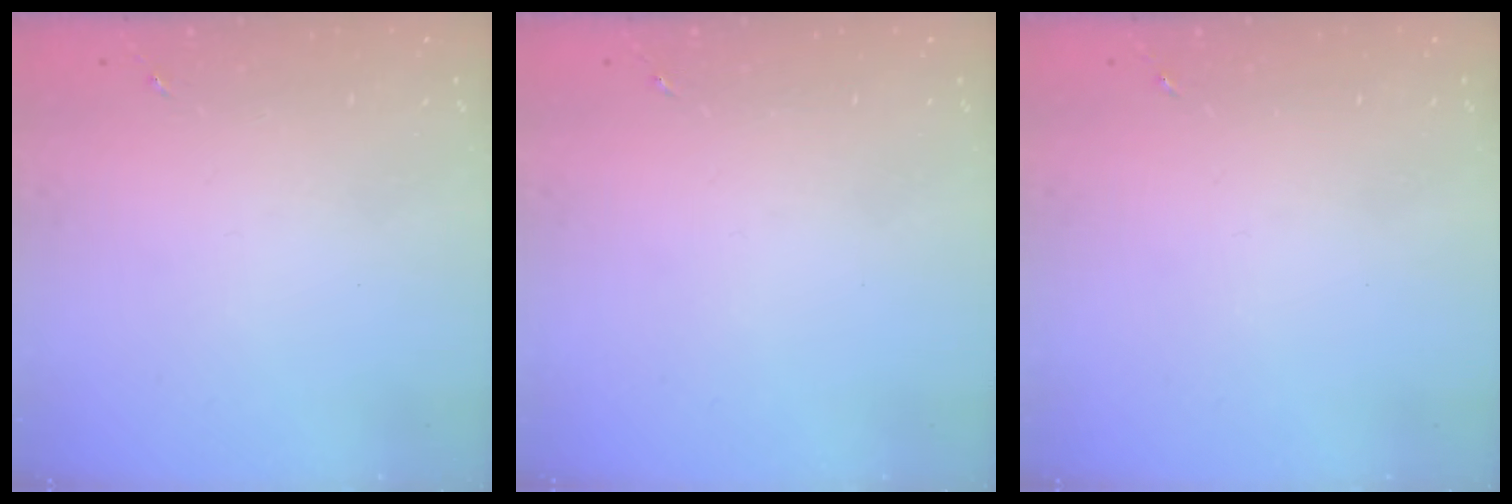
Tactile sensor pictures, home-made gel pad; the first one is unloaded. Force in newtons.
{"total": 0.0}
{"total": 0.0}